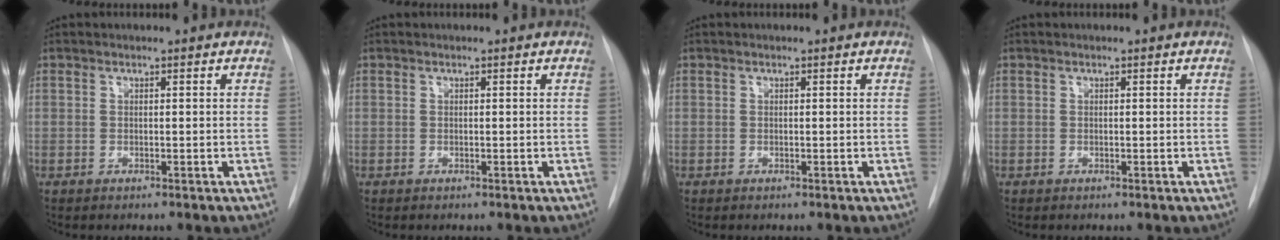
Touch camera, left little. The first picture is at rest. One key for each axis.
{"total": 0.0}
{"total": 0.0}
{"total": 0.0}